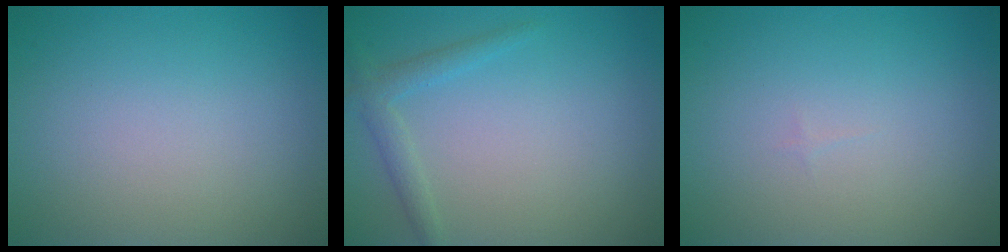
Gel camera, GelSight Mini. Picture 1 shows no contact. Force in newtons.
{"total": 1.8, "press": 1.7, "slide": 0.1}
{"total": 0.0}